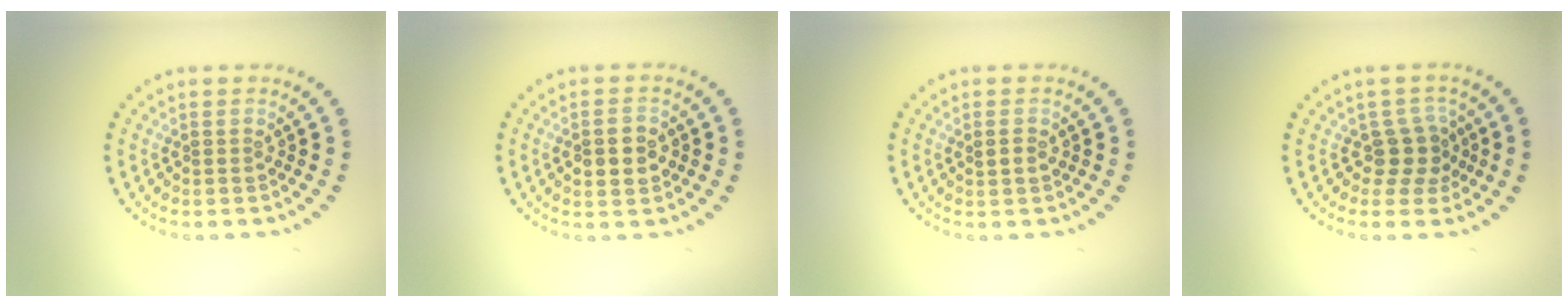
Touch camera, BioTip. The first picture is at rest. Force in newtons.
{"total": 3.0, "press": 3.0, "slide": 0.2}
{"total": 1.2, "press": 1.0, "slide": 0.6}
{"total": 2.7, "press": 2.1, "slide": 1.7}